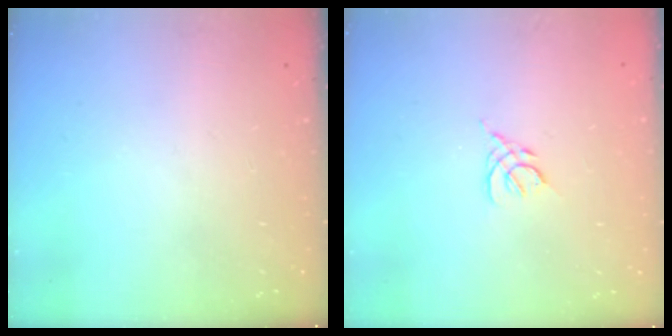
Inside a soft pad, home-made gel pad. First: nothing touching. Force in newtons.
{"total": 2.8, "press": 2.8, "slide": 0.7}